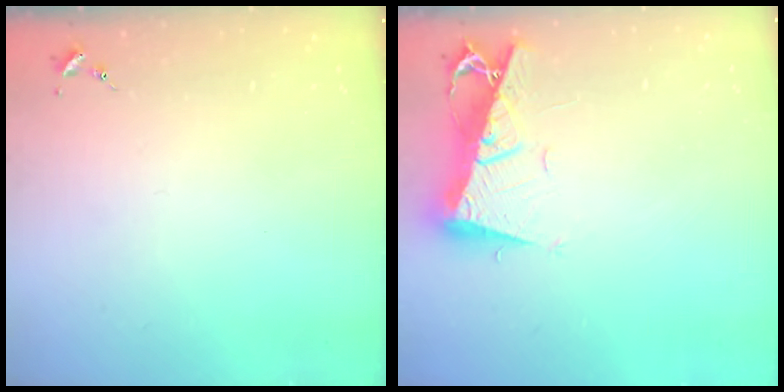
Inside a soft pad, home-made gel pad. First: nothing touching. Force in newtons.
{"total": 10.6, "press": 10.5, "slide": 1.3}